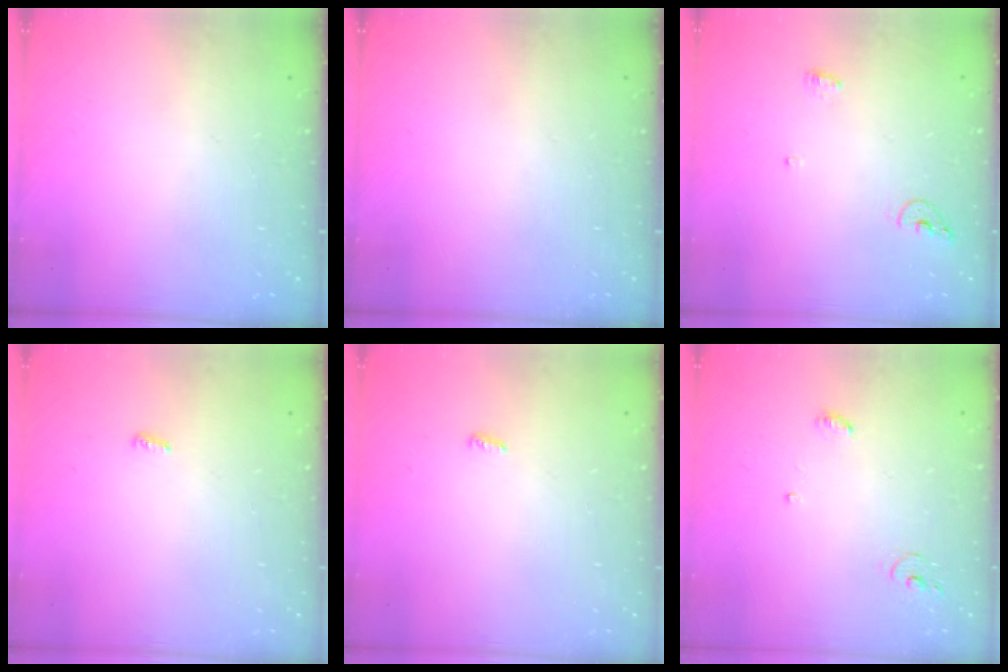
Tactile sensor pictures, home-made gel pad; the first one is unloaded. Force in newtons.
{"total": 0.0}
{"total": 6.2, "press": 6.1, "slide": 1.1}
{"total": 2.8, "press": 2.8, "slide": 0.5}
{"total": 2.8, "press": 2.8, "slide": 0.5}
{"total": 4.2, "press": 4.2, "slide": 0.2}